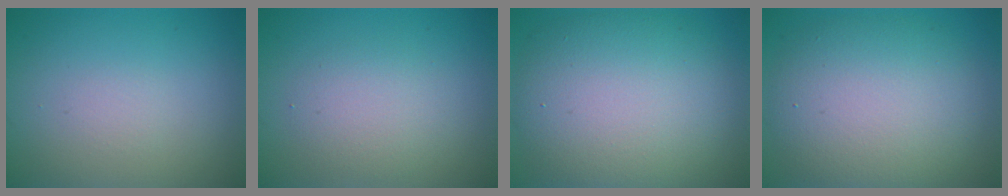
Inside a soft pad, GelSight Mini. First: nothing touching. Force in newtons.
{"total": 2.6, "press": 2.6, "slide": 0.1}
{"total": 10.8, "press": 10.7, "slide": 0.8}
{"total": 8.8, "press": 8.8, "slide": 0.6}